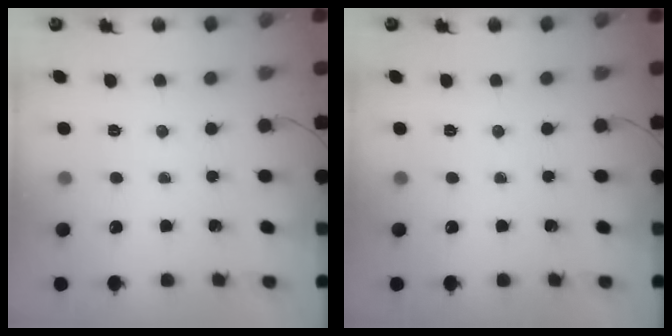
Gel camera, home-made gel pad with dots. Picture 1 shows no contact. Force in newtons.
{"total": 0.0}